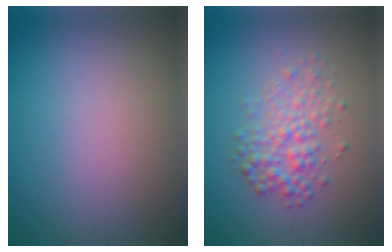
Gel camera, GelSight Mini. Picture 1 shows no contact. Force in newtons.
{"total": 3.2, "press": 3.2, "slide": 0.1}